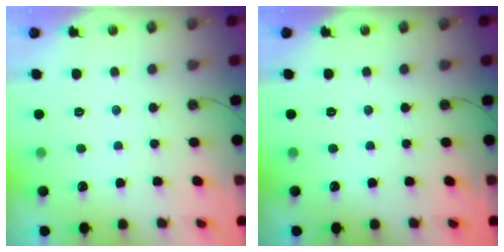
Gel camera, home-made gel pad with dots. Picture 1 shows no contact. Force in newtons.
{"total": 0.0}